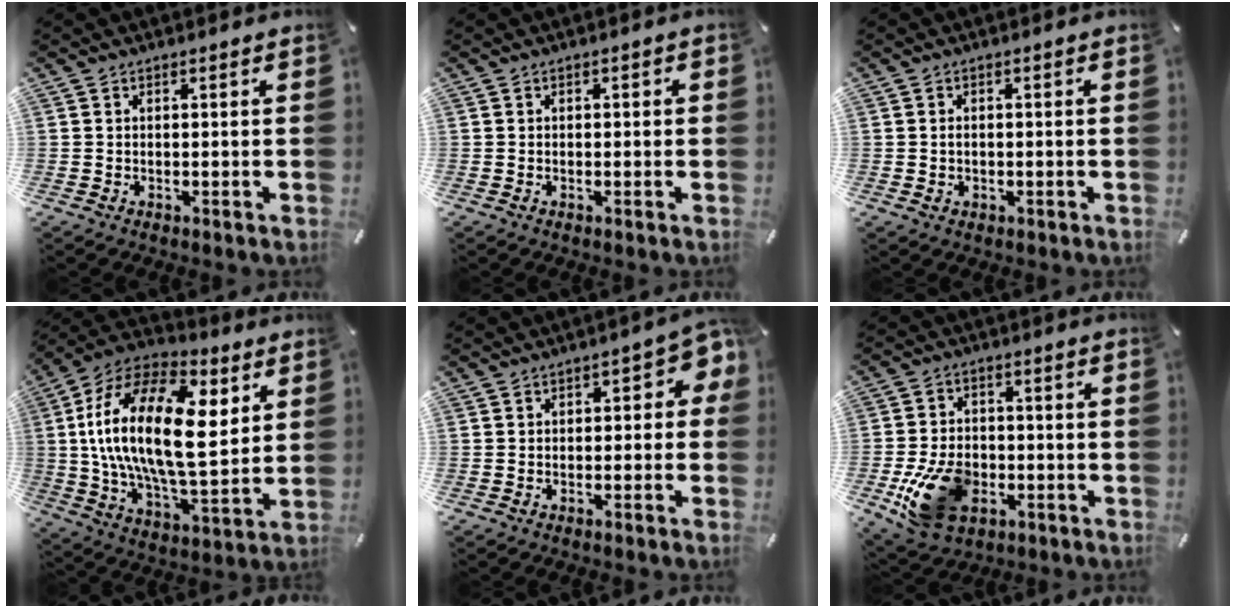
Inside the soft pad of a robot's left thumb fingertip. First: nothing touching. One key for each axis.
{"total": 0.6, "fx": -0.2, "fy": 0.5, "fz": 0.3, "tx": -0.005, "ty": 0.002, "tz": -0.006}
{"total": 1.6, "fx": -0.1, "fy": 1.2, "fz": 1.0, "tx": -0.022, "ty": 0.005, "tz": -0.003}
{"total": 25.5, "fx": 4.9, "fy": 12.8, "fz": 21.5, "tx": -0.431, "ty": -0.014, "tz": 0.079}
{"total": 4.7, "fx": -0.3, "fy": 2.9, "fz": 3.7, "tx": -0.047, "ty": 0.007, "tz": -0.012}
{"total": 14.1, "fx": -4.5, "fy": 9.9, "fz": 9.0, "tx": -0.186, "ty": 0.016, "tz": -0.076}